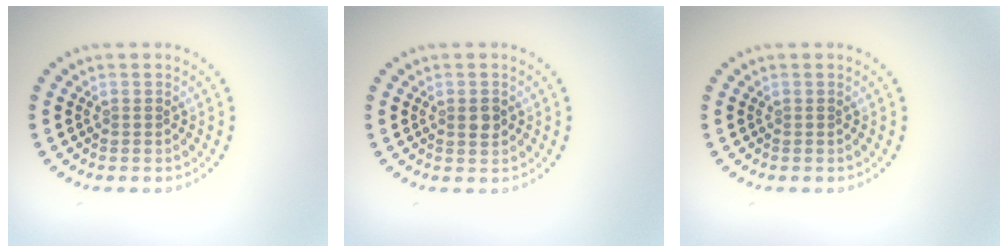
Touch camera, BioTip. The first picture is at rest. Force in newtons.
{"total": 1.4, "press": 1.4, "slide": 0.1}
{"total": 0.0}